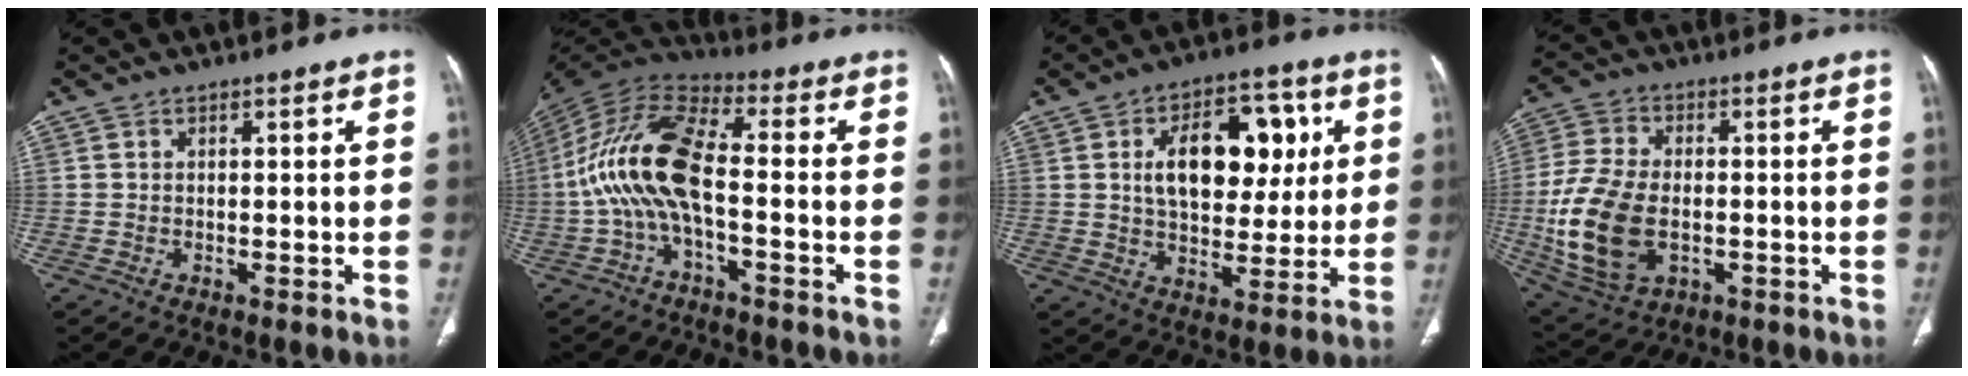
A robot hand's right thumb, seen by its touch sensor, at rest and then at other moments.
{"total": 14.7, "force": [-2.3, 5.8, 13.3], "torque": [-0.283, 0.046, -0.054]}
{"total": 17.1, "force": [4.1, 10.1, 13.1], "torque": [-0.154, 0.004, 0.066]}
{"total": 15.7, "force": [-2.4, 9.8, 12.0], "torque": [-0.252, 0.000, -0.032]}